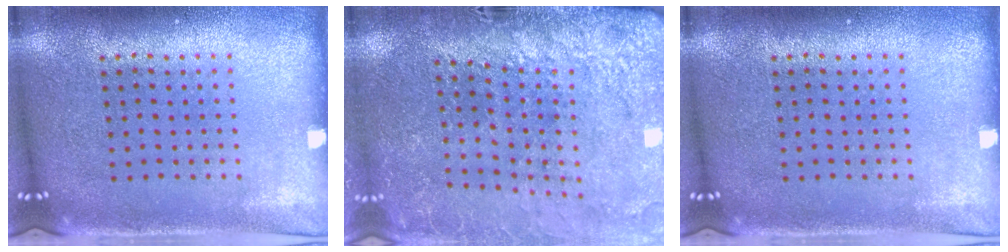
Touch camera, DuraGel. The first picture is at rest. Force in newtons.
{"total": 3.0, "press": 3.0, "slide": 0.5}
{"total": 0.0}